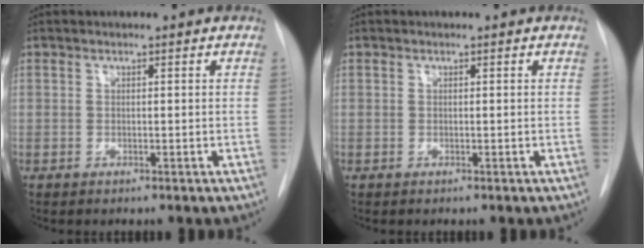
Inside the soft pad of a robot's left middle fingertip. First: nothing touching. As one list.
[{"total": 0.0}]